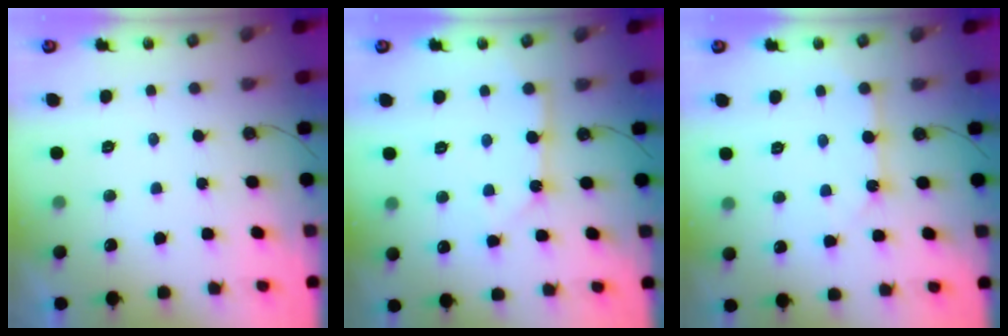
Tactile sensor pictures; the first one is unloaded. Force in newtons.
{"total": 2.8, "press": 2.8, "slide": 0.1}
{"total": 3.9, "press": 3.9, "slide": 0.3}